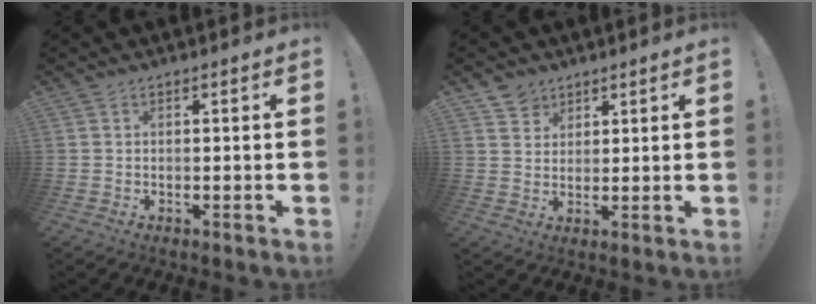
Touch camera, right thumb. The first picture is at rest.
{"total": 5.0, "force": [3.6, 3.4, 0.2], "torque": [-0.006, -0.024, 0.070]}